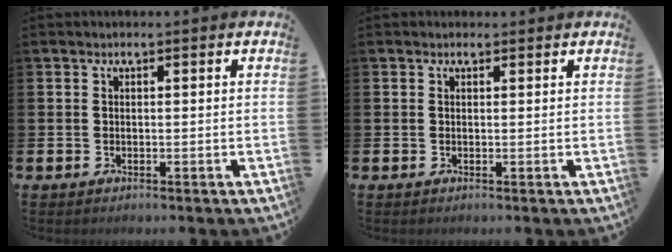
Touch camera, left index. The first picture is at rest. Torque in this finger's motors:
{"motor_torque": [0.22, -0.47, 0.01, -0.01]}